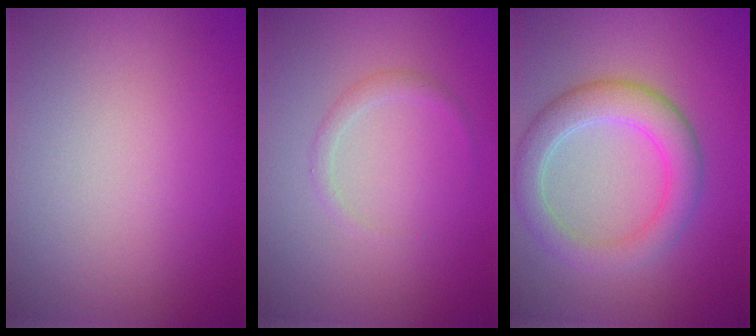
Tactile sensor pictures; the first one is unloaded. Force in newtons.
{"total": 1.0, "press": 1.0, "slide": 0.1}
{"total": 4.6, "press": 4.6, "slide": 0.1}